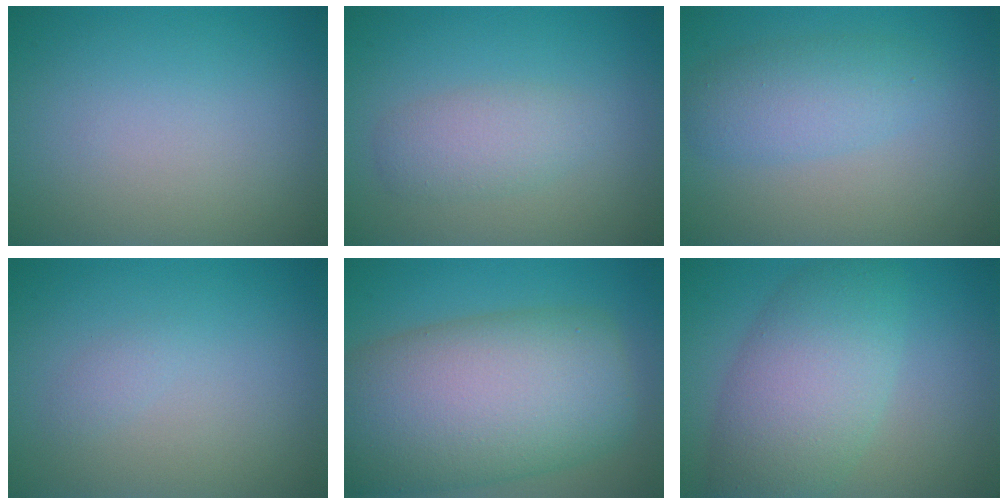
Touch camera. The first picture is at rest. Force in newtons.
{"total": 2.5, "press": 2.5, "slide": 0.0}
{"total": 3.5, "press": 3.5, "slide": 0.2}
{"total": 0.7, "press": 0.7, "slide": 0.0}
{"total": 13.9, "press": 13.9, "slide": 0.4}
{"total": 7.3, "press": 7.3, "slide": 0.3}